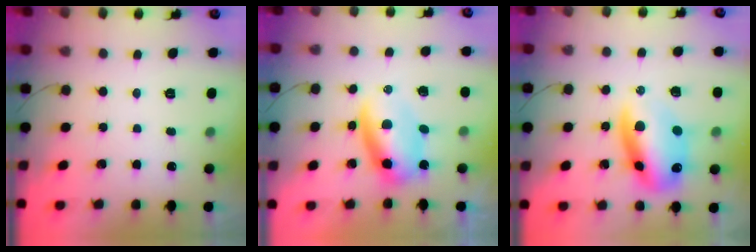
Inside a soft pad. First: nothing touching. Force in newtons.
{"total": 6.2, "press": 6.0, "slide": 1.6}
{"total": 14.9, "press": 14.5, "slide": 3.7}